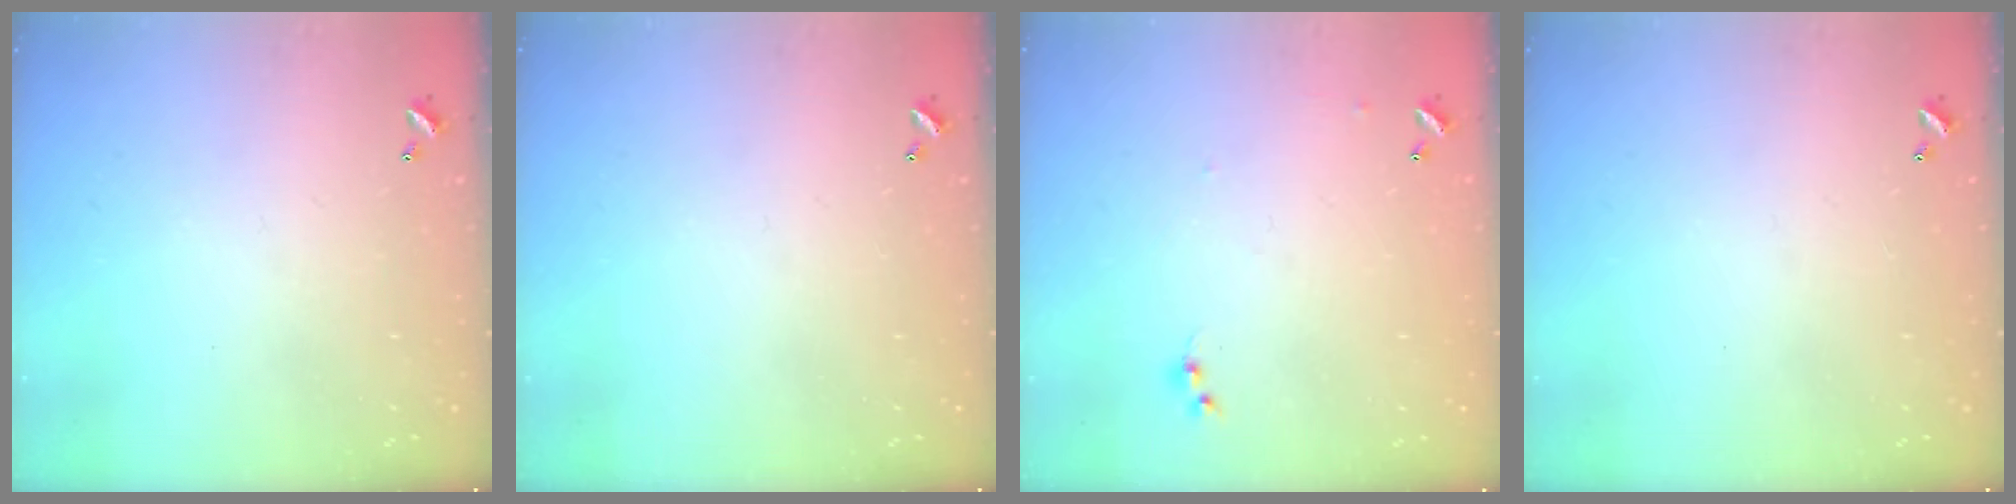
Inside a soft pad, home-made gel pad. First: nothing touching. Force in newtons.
{"total": 0.0}
{"total": 4.2, "press": 4.2, "slide": 0.6}
{"total": 0.0}